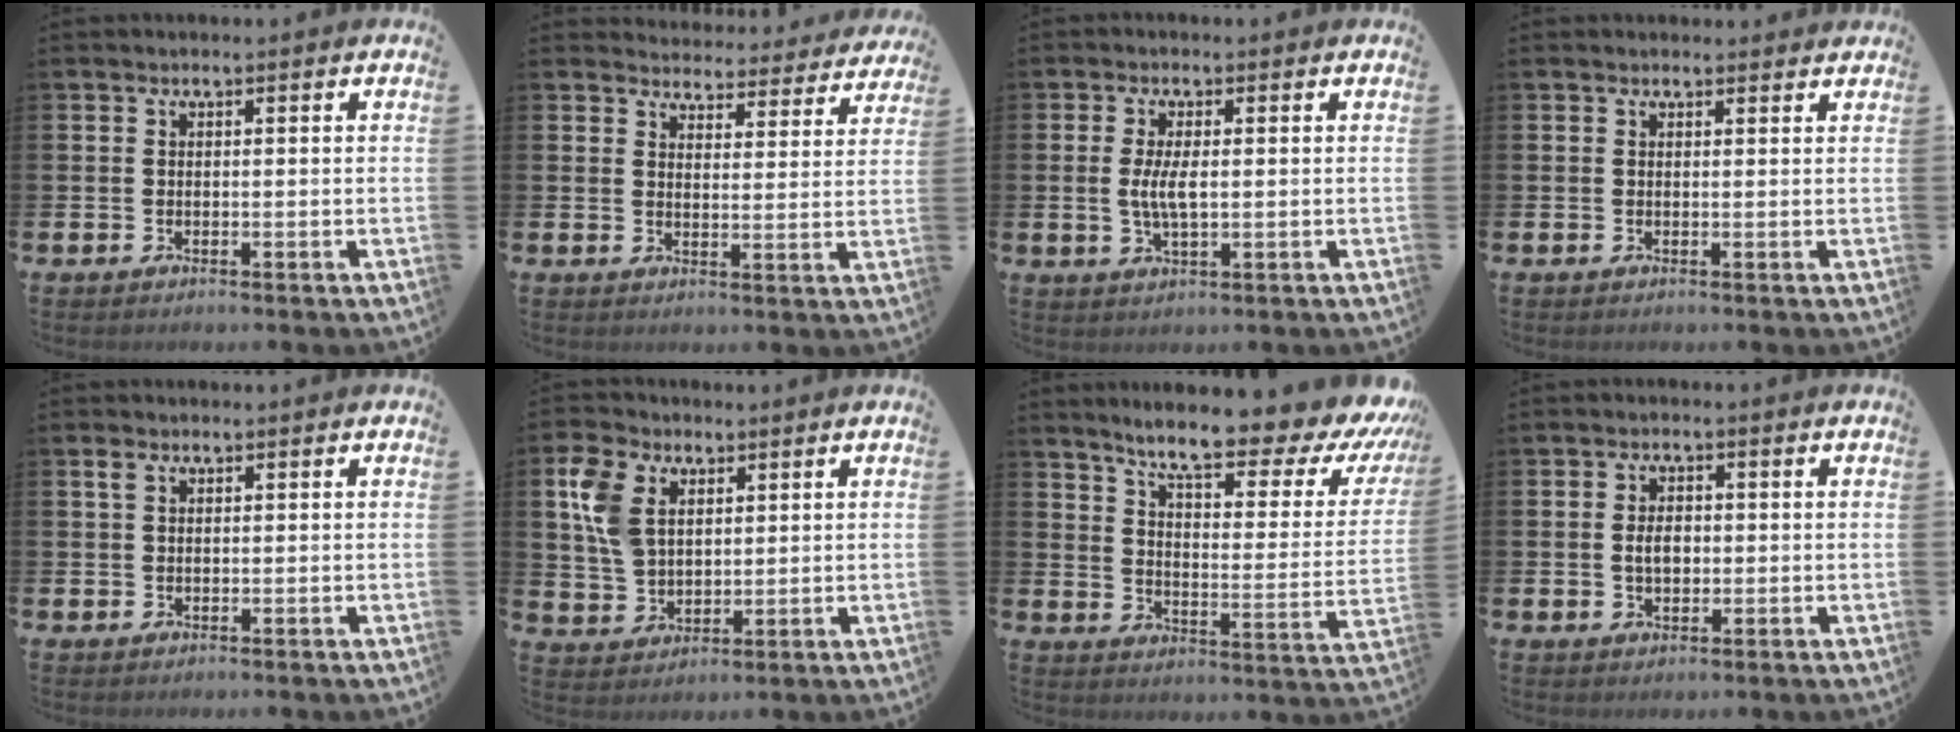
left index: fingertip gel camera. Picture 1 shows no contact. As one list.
[{"total": 4.0, "force": [3.9, 1.0, 0.0], "torque": [-0.004, -0.037, 0.064]}, {"total": 3.9, "force": [0.4, 1.4, 3.6], "torque": [-0.070, 0.005, 0.005]}, {"total": 0.9, "force": [0.8, 0.2, 0.1], "torque": [0.010, -0.003, 0.013]}, {"total": 1.4, "force": [0.8, 0.7, 0.8], "torque": [-0.006, 0.000, 0.012]}, {"total": 8.7, "force": [4.3, 5.8, 4.8], "torque": [-0.118, 0.021, 0.085]}, {"total": 9.5, "force": [8.0, 1.7, 4.8], "torque": [-0.109, -0.057, 0.126]}, {"total": 2.9, "force": [0.1, 1.9, 2.2], "torque": [-0.026, 0.002, -0.003]}]